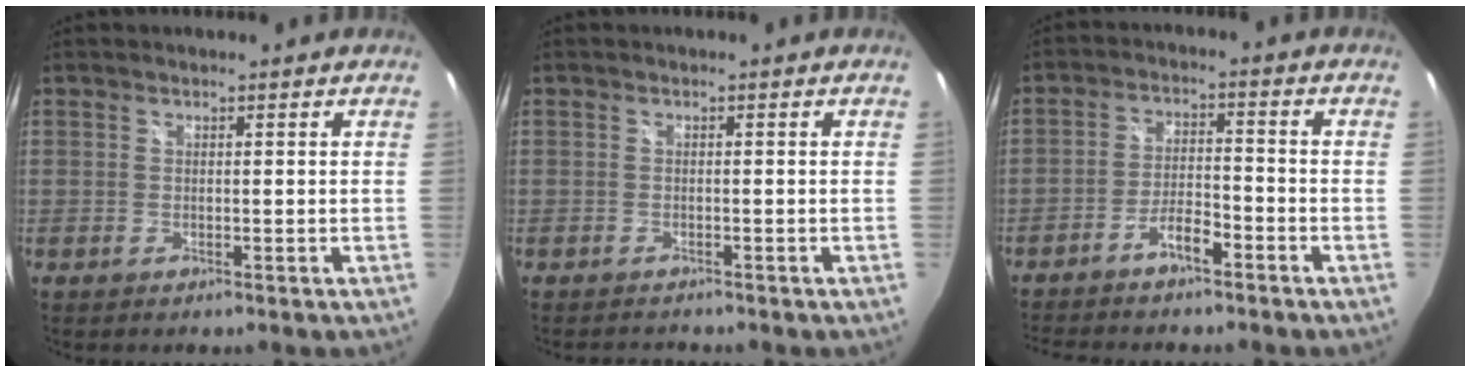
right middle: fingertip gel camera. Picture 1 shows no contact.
{"total": 1.6, "force": [-1.6, 0.2, 0.1], "torque": [-0.006, -0.009, -0.024]}
{"total": 6.4, "force": [-5.1, 1.2, 3.7], "torque": [-0.085, 0.013, -0.091]}